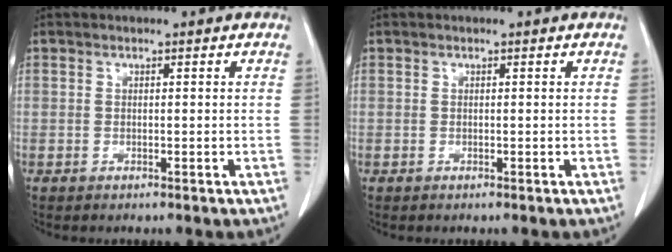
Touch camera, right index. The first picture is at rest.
{"total": 0.0}